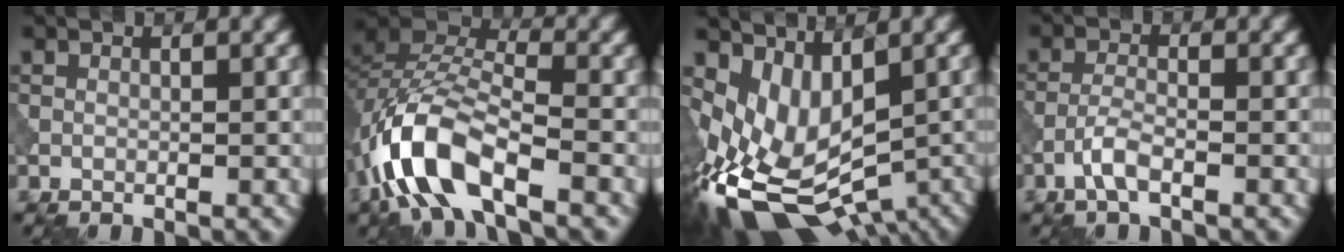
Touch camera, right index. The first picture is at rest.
{"total": 9.8, "force": [-5.1, 4.0, 7.3], "torque": [-0.152, 0.012, -0.104]}
{"total": 10.3, "force": [-2.4, 6.1, 7.9], "torque": [-0.149, -0.034, -0.016]}
{"total": 2.4, "force": [-1.5, 0.5, 1.8], "torque": [-0.042, 0.006, -0.036]}